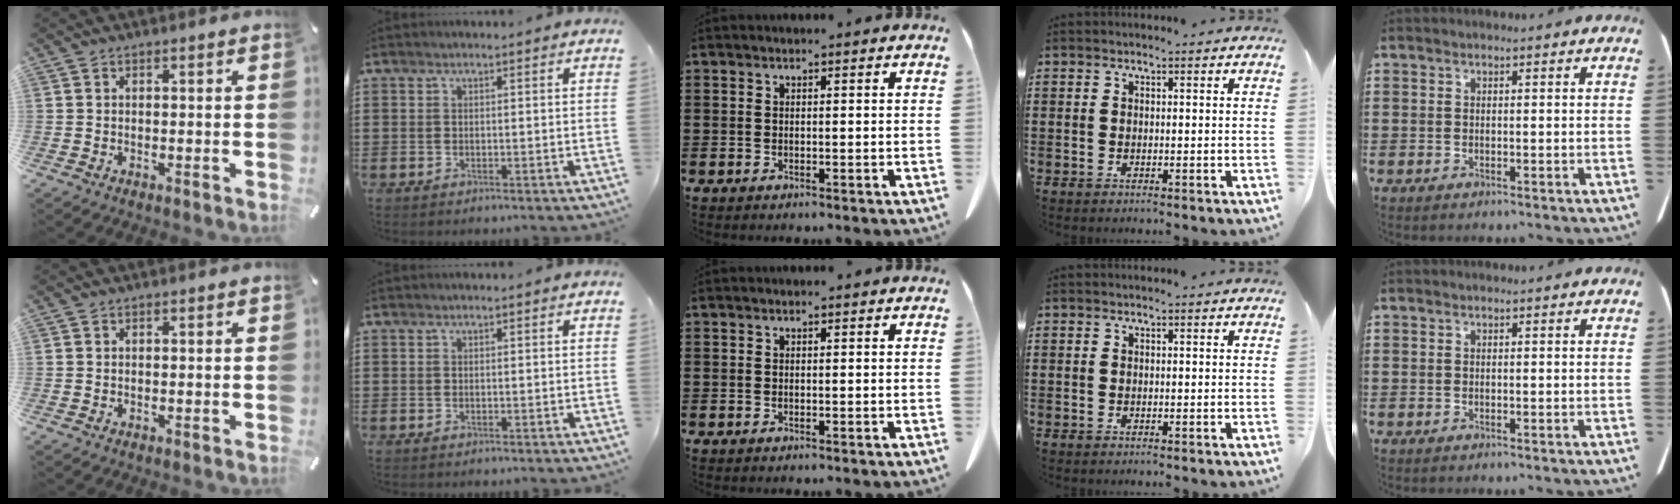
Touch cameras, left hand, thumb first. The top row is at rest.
{}